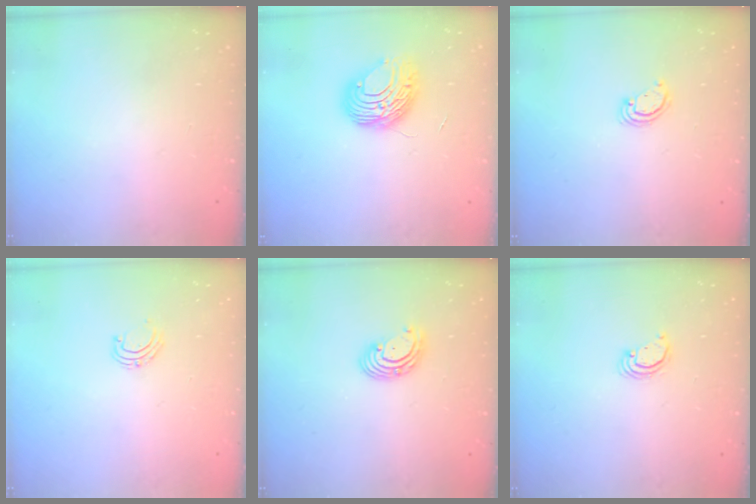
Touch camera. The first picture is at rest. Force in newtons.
{"total": 9.0, "press": 9.0, "slide": 0.9}
{"total": 2.6, "press": 2.6, "slide": 0.3}
{"total": 4.7, "press": 4.7, "slide": 0.4}
{"total": 3.9, "press": 3.9, "slide": 0.3}
{"total": 2.7, "press": 2.7, "slide": 0.2}